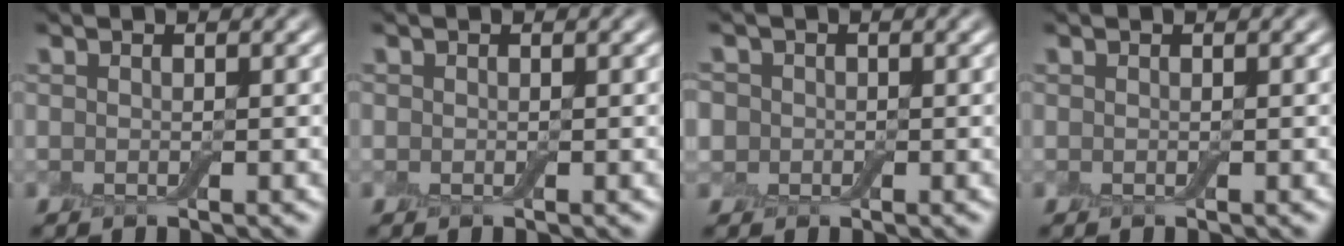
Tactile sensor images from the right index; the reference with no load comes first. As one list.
[{"total": 0.0}, {"total": 2.8, "force": [0.4, 2.6, 1.0], "torque": [-0.007, 0.013, -0.020]}, {"total": 0.0}]